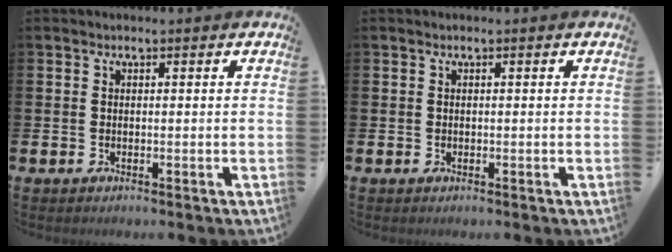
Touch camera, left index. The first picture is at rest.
{"total": 0.0}